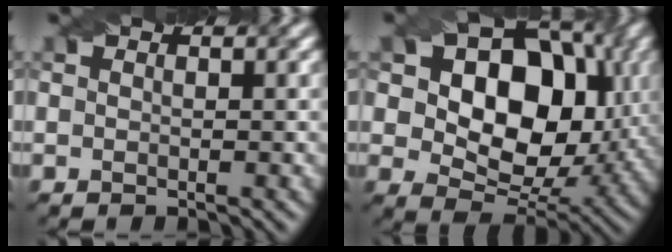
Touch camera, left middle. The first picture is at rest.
{"total": 13.2, "force": [3.1, 8.9, 9.3], "torque": [-0.142, 0.000, 0.050]}